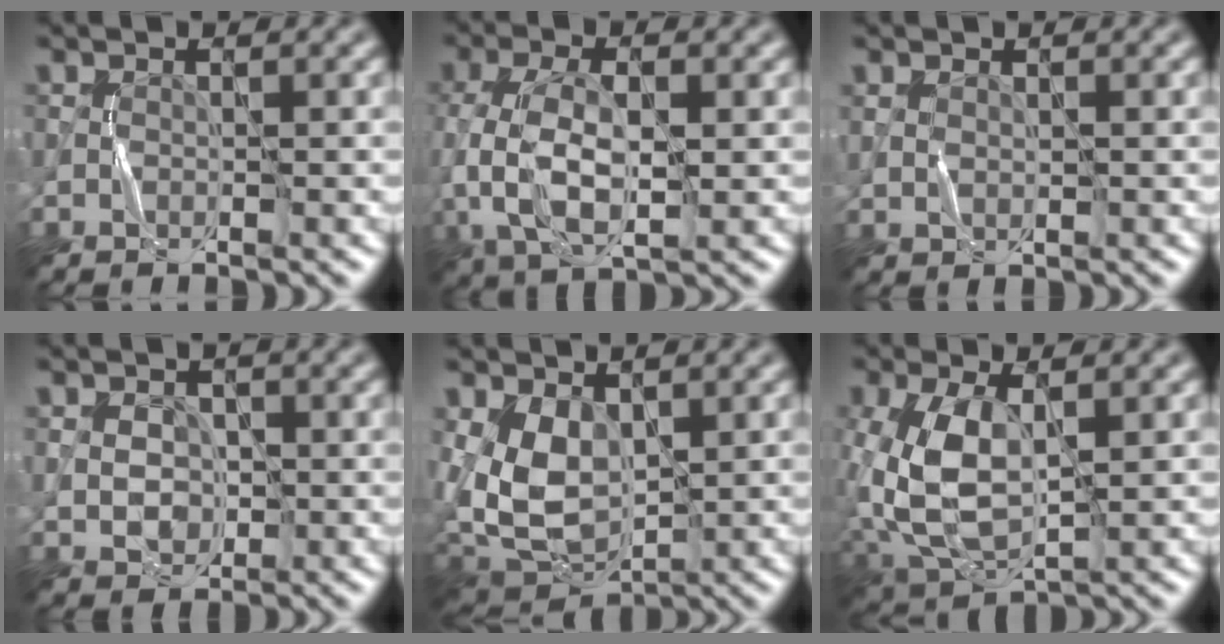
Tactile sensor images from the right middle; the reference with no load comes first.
{"total": 7.3, "force": [-0.7, 3.9, 6.1], "torque": [-0.140, -0.003, -0.012]}
{"total": 1.2, "force": [0.4, 0.8, 0.9], "torque": [-0.021, -0.003, 0.014]}
{"total": 2.4, "force": [0.1, 1.9, 1.4], "torque": [-0.023, -0.002, 0.002]}
{"total": 7.3, "force": [1.2, 4.8, 5.4], "torque": [-0.120, -0.012, 0.025]}
{"total": 8.1, "force": [0.4, 4.5, 6.7], "torque": [-0.167, -0.003, 0.011]}